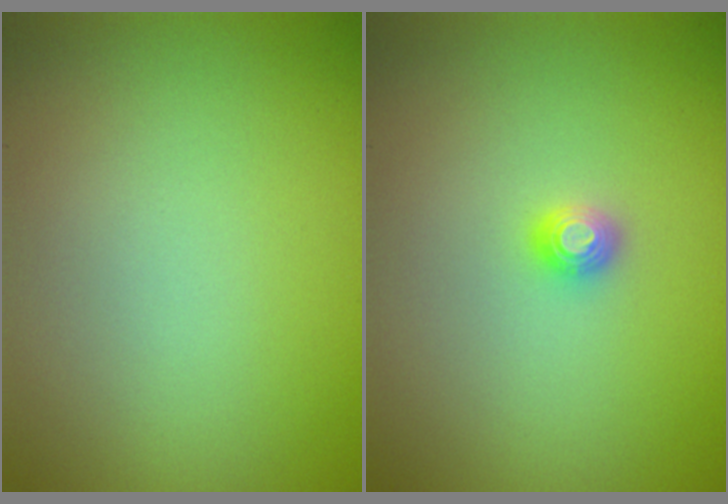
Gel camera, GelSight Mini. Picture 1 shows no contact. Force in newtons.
{"total": 1.2, "press": 1.2, "slide": 0.1}